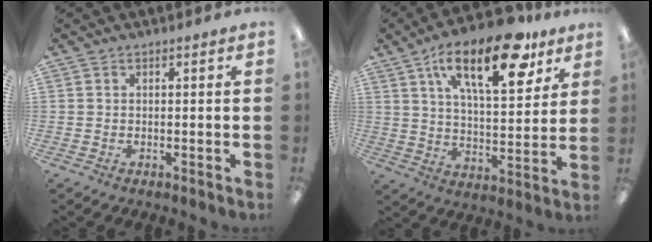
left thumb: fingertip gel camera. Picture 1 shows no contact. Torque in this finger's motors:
{"motor_torque": [0.37, 0.46, 1.33, -1.44, 0.43]}